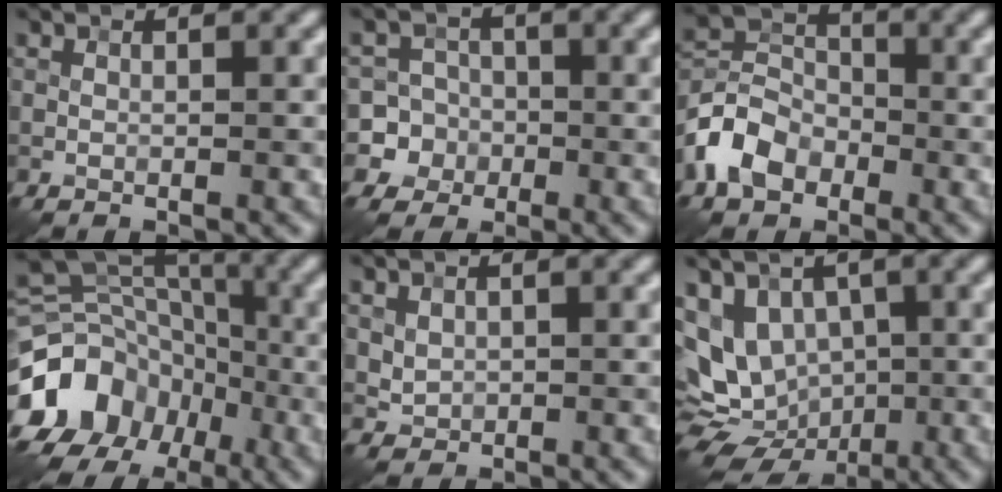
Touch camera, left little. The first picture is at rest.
{"total": 6.8, "force": [-2.3, 6.4, 0.5], "torque": [0.007, 0.008, -0.066]}
{"total": 5.2, "force": [-2.8, 3.6, 2.4], "torque": [-0.049, 0.005, -0.069]}
{"total": 15.3, "force": [-6.6, 12.4, 6.2], "torque": [-0.134, -0.028, -0.121]}
{"total": 1.1, "force": [0.5, 0.9, 0.5], "torque": [-0.013, -0.003, 0.014]}
{"total": 10.2, "force": [-1.0, 8.4, 5.8], "torque": [-0.105, 0.003, -0.007]}